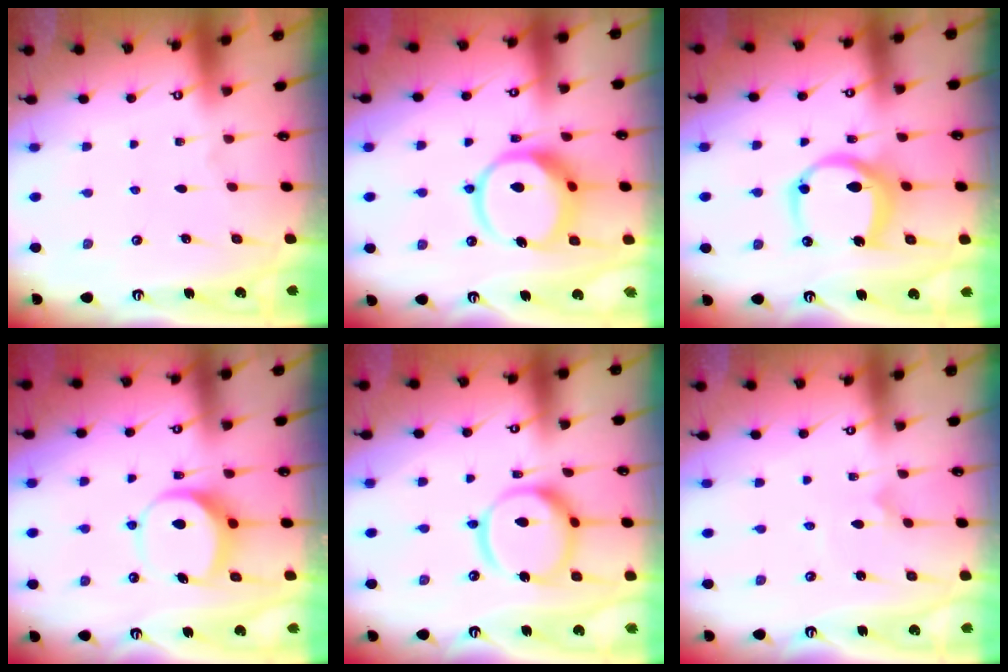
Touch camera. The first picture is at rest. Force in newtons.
{"total": 14.0, "press": 13.9, "slide": 1.7}
{"total": 11.2, "press": 11.2, "slide": 0.5}
{"total": 9.4, "press": 9.4, "slide": 0.4}
{"total": 18.3, "press": 18.2, "slide": 2.0}
{"total": 1.8, "press": 1.8, "slide": 0.1}